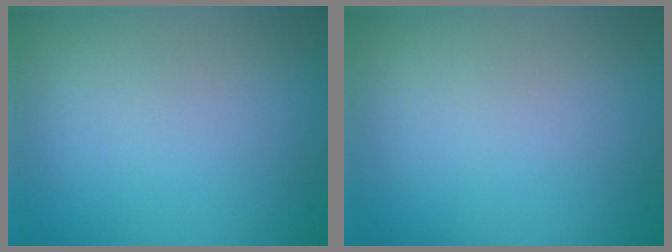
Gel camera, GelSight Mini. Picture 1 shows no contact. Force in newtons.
{"total": 0.0}